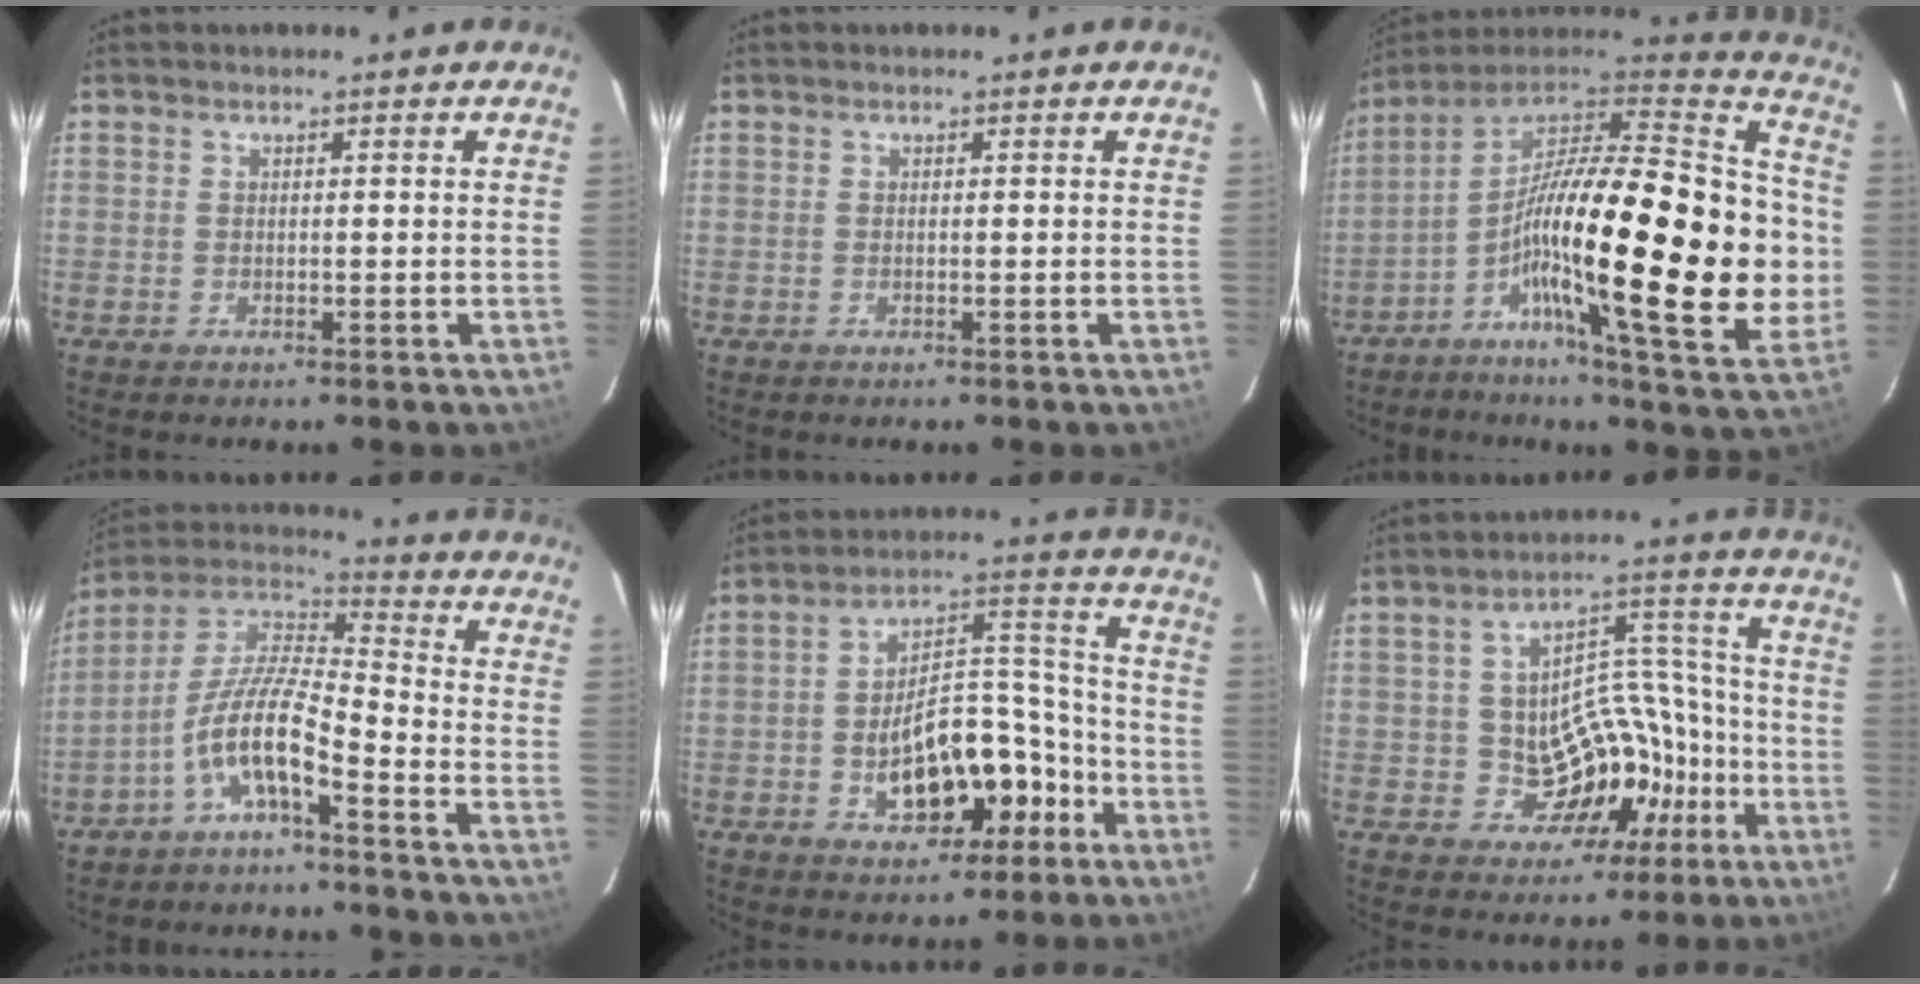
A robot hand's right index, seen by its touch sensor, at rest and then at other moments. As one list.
[{"total": 0.0}, {"total": 31.2, "force": [-5.2, 7.3, 29.9], "torque": [-0.479, -0.021, -0.103]}, {"total": 10.3, "force": [-5.9, 2.4, 8.1], "torque": [-0.174, 0.010, -0.113]}, {"total": 15.3, "force": [-6.4, 8.3, 11.2], "torque": [-0.190, 0.043, -0.077]}, {"total": 13.1, "force": [-4.6, 10.7, 6.1], "torque": [-0.097, 0.054, -0.035]}]